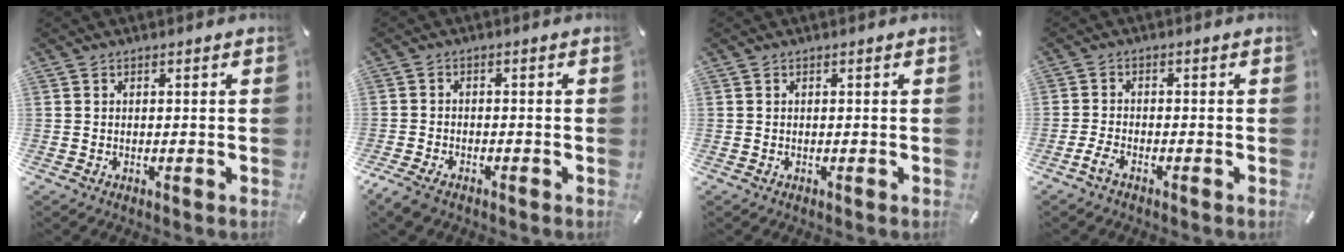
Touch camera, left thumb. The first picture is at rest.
{"total": 3.1, "force": [-2.3, 1.4, 1.5], "torque": [-0.046, 0.005, -0.050]}
{"total": 0.0}
{"total": 2.8, "force": [-1.9, 1.0, 1.8], "torque": [-0.044, 0.003, -0.039]}